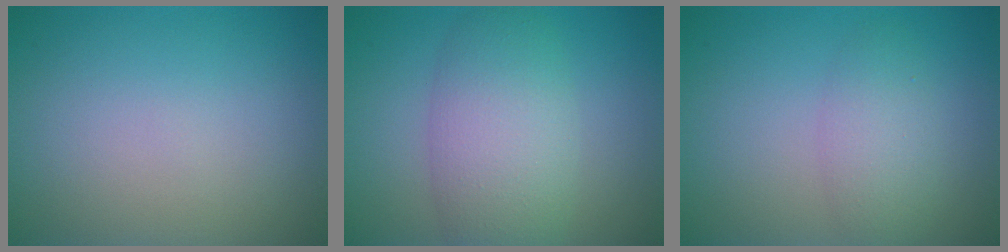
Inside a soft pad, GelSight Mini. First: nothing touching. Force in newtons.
{"total": 6.2, "press": 6.2, "slide": 0.4}
{"total": 2.7, "press": 2.7, "slide": 0.2}